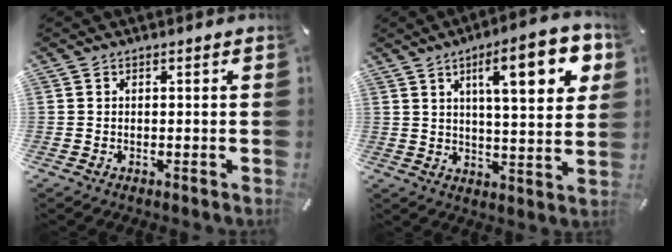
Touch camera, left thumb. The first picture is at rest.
{"total": 16.1, "force": [6.8, 4.8, 13.8], "torque": [-0.198, -0.020, 0.098]}